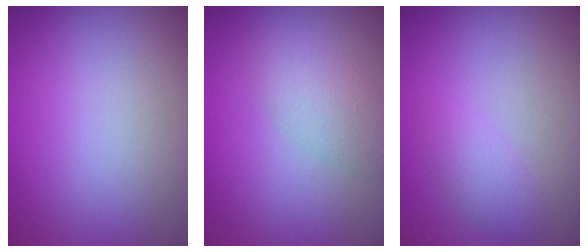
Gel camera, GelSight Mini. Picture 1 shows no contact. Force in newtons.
{"total": 2.8, "press": 2.8, "slide": 0.0}
{"total": 1.6, "press": 1.6, "slide": 0.0}